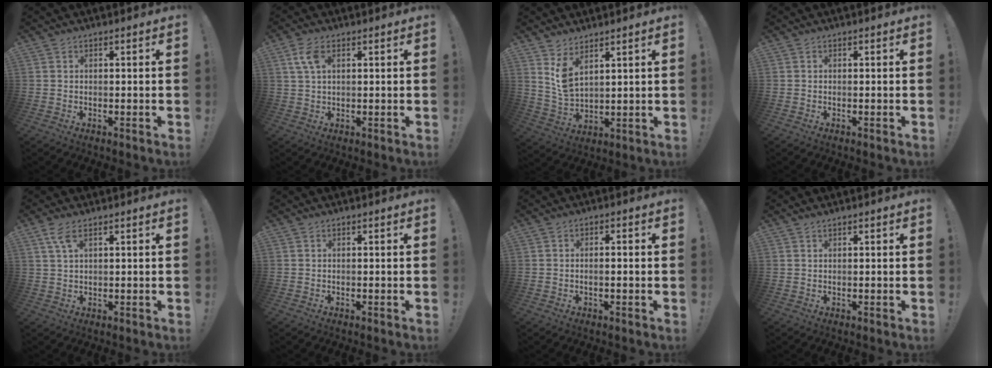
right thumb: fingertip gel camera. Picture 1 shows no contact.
{"total": 5.4, "force": [2.0, 2.9, 4.1], "torque": [-0.074, 0.005, 0.036]}
{"total": 7.1, "force": [5.0, 2.8, 4.1], "torque": [-0.068, -0.035, 0.093]}
{"total": 0.0}
{"total": 5.0, "force": [2.9, 1.7, 3.7], "torque": [-0.069, -0.008, 0.051]}
{"total": 0.0}
{"total": 1.7, "force": [-0.7, 0.1, 1.5], "torque": [-0.019, -0.002, -0.015]}
{"total": 0.9, "force": [0.8, 0.0, 0.2], "torque": [0.004, -0.003, 0.014]}